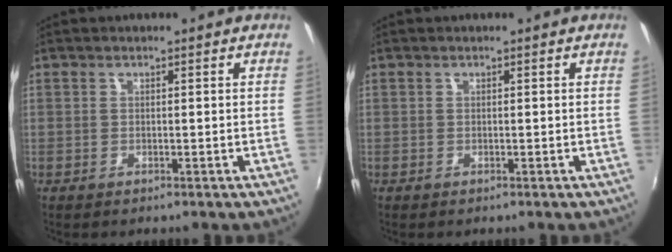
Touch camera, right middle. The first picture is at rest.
{"total": 0.0}